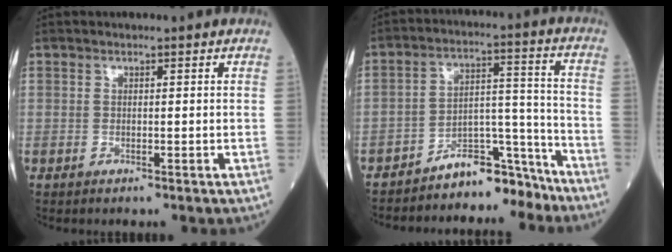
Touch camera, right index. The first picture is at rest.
{"total": 9.0, "force": [-8.4, 2.8, 1.6], "torque": [-0.007, 0.060, -0.139]}